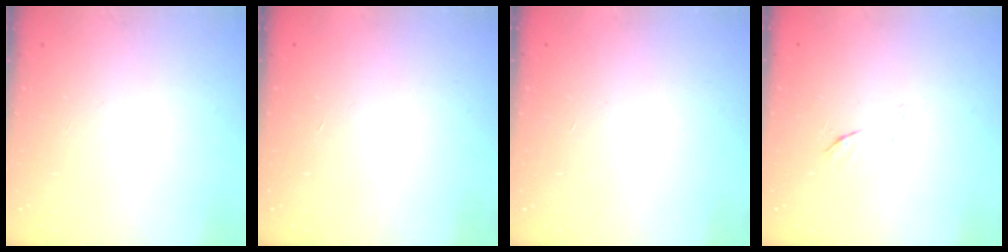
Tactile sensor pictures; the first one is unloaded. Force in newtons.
{"total": 1.7, "press": 1.7, "slide": 0.1}
{"total": 1.7, "press": 1.7, "slide": 0.1}
{"total": 3.7, "press": 3.7, "slide": 0.4}